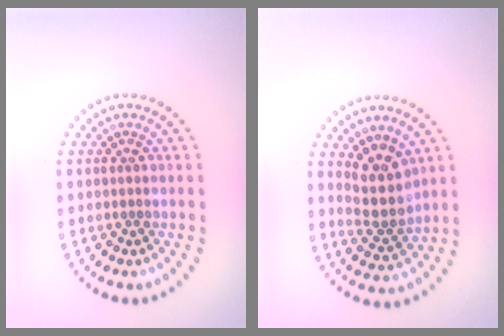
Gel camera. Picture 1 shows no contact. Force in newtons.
{"total": 3.9, "press": 3.6, "slide": 1.4}